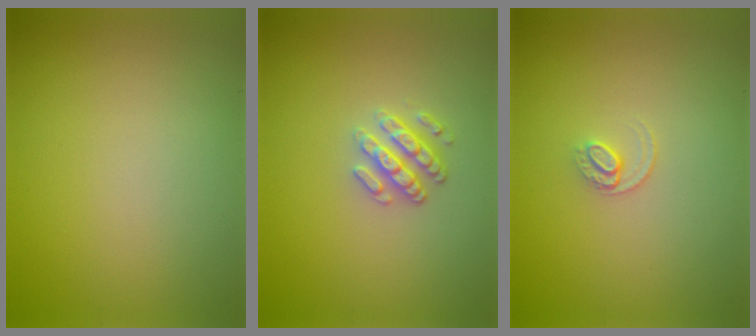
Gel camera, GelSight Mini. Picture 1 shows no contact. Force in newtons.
{"total": 2.6, "press": 2.4, "slide": 1.1}
{"total": 1.0, "press": 0.6, "slide": 0.8}